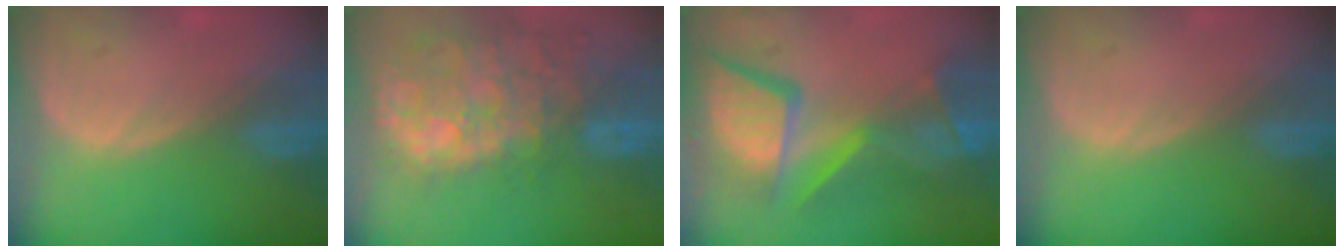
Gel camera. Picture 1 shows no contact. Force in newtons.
{"total": 14.0, "press": 11.6, "slide": 7.9}
{"total": 13.9, "press": 11.3, "slide": 8.0}
{"total": 0.0}